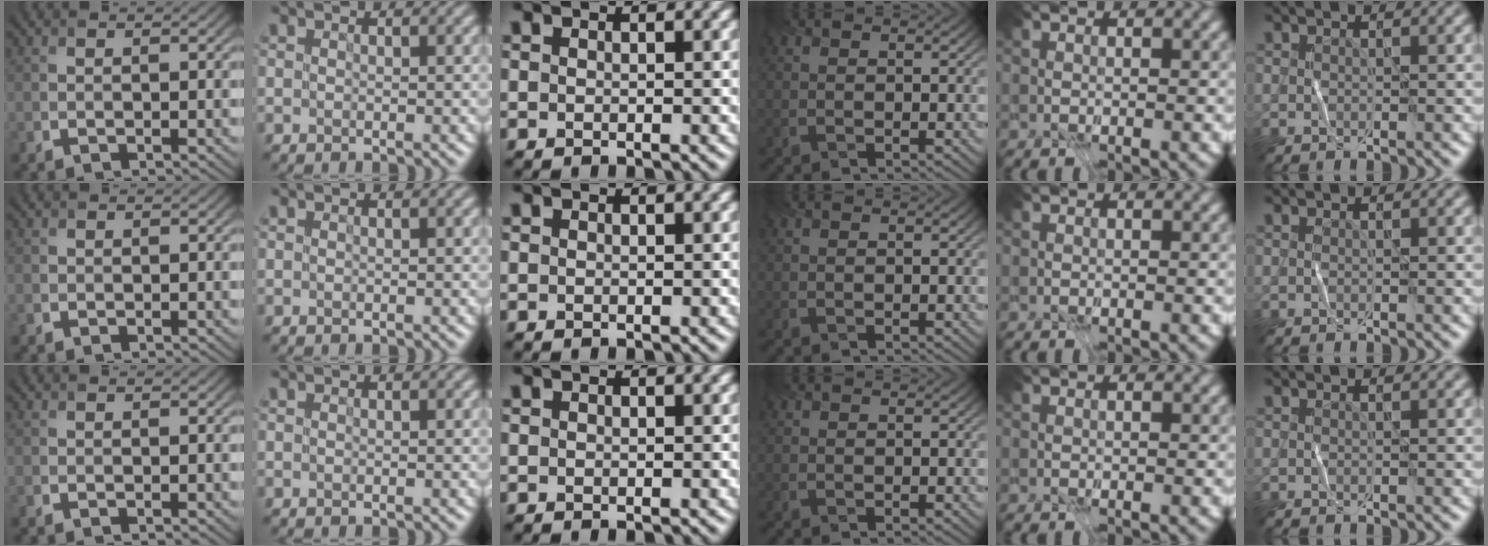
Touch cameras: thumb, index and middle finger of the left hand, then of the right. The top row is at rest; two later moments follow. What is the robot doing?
{"motion": "fold", "object": "receipt paper"}